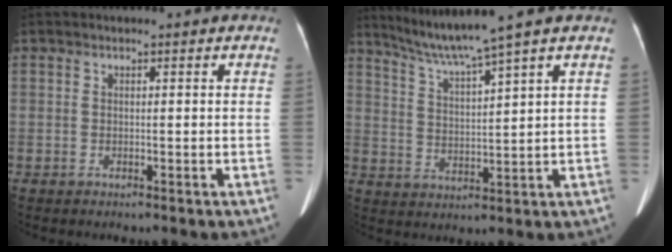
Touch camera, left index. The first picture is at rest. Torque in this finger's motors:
{"motor_torque": [0.03, -0.31, -0.02, 0.07]}